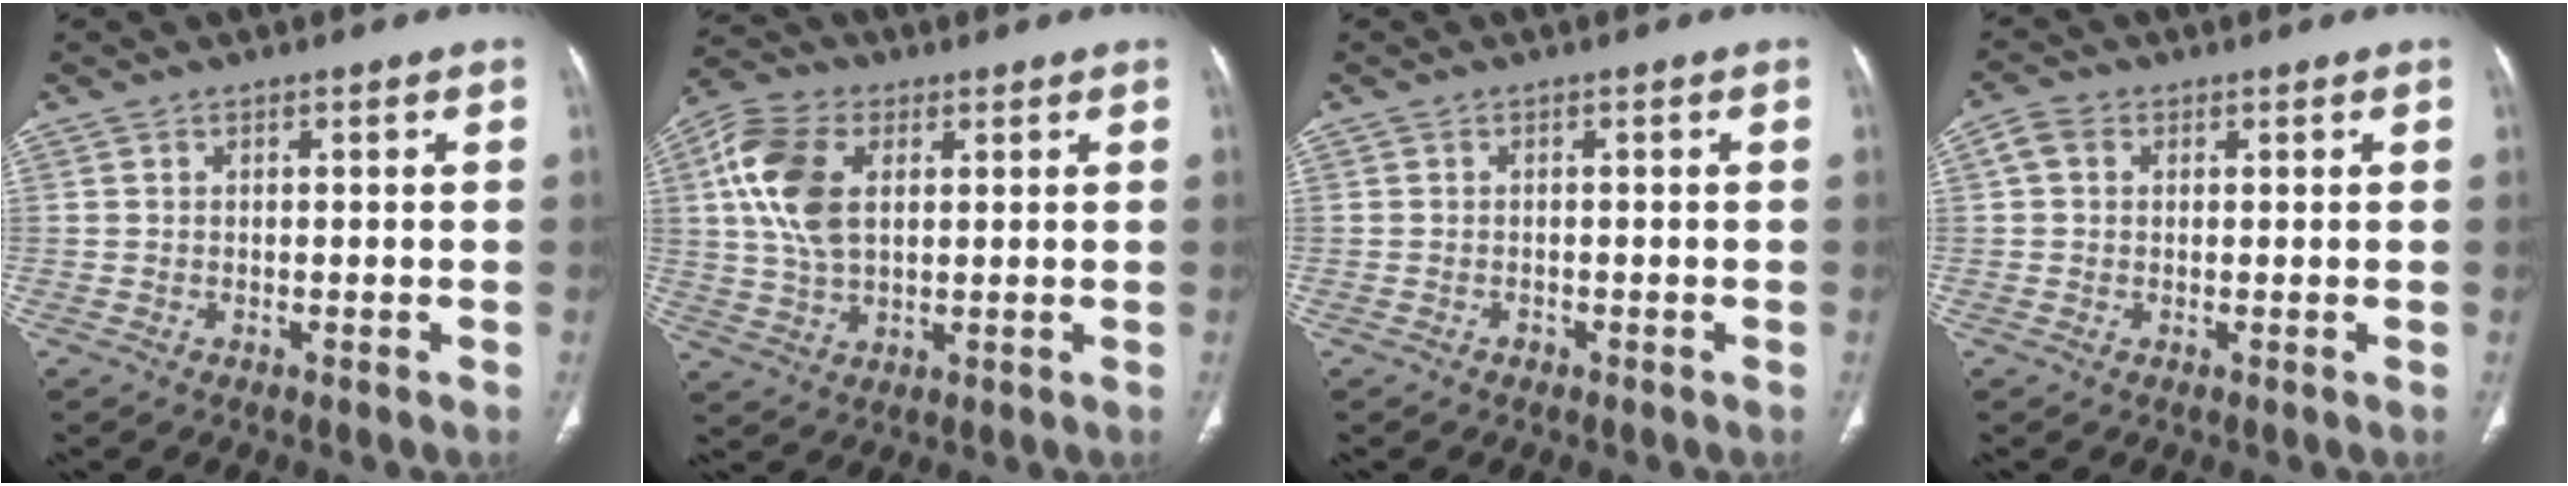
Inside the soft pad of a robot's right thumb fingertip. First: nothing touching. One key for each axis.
{"total": 12.2, "fx": 3.1, "fy": 7.3, "fz": 9.3, "tx": -0.192, "ty": 0.007, "tz": 0.056}
{"total": 0.6, "fx": -0.4, "fy": 0.4, "fz": 0.1, "tx": 0.001, "ty": 0.003, "tz": -0.009}
{"total": 3.1, "fx": 0.8, "fy": 2.5, "fz": 1.7, "tx": -0.031, "ty": 0.010, "tz": 0.014}